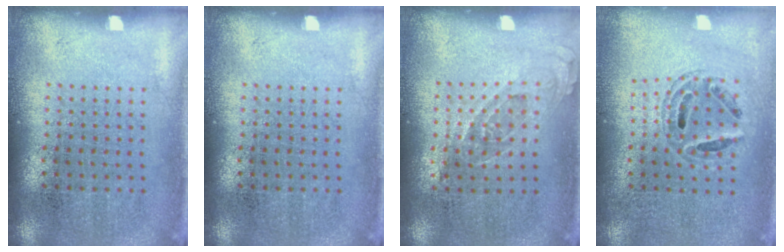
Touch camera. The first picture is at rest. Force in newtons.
{"total": 0.0}
{"total": 0.6, "press": 0.6, "slide": 0.3}
{"total": 0.7, "press": 0.7, "slide": 0.3}